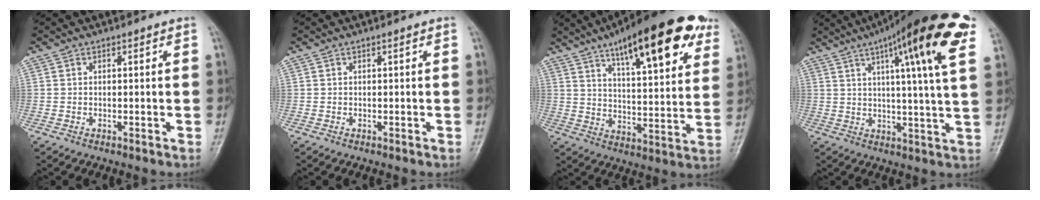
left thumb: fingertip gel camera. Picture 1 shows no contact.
{"total": 0.0}
{"total": 23.9, "force": [13.2, 7.3, 18.6], "torque": [-0.245, -0.026, 0.193]}
{"total": 21.1, "force": [10.4, 2.7, 18.2], "torque": [-0.258, -0.015, 0.139]}